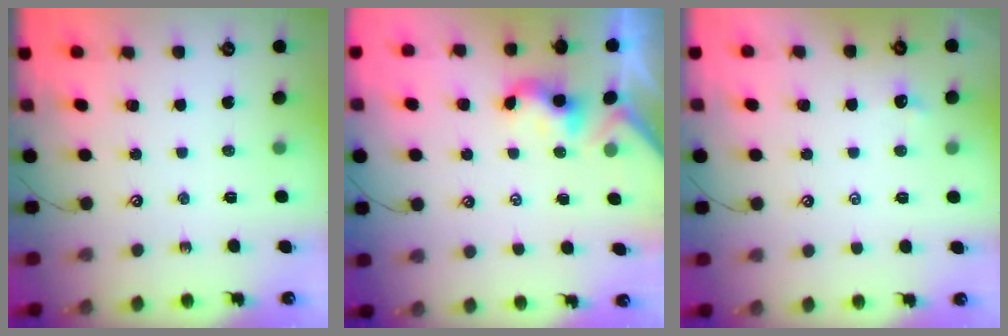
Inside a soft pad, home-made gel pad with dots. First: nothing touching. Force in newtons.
{"total": 0.6, "press": 0.3, "slide": 0.5}
{"total": 1.1, "press": 1.0, "slide": 0.4}